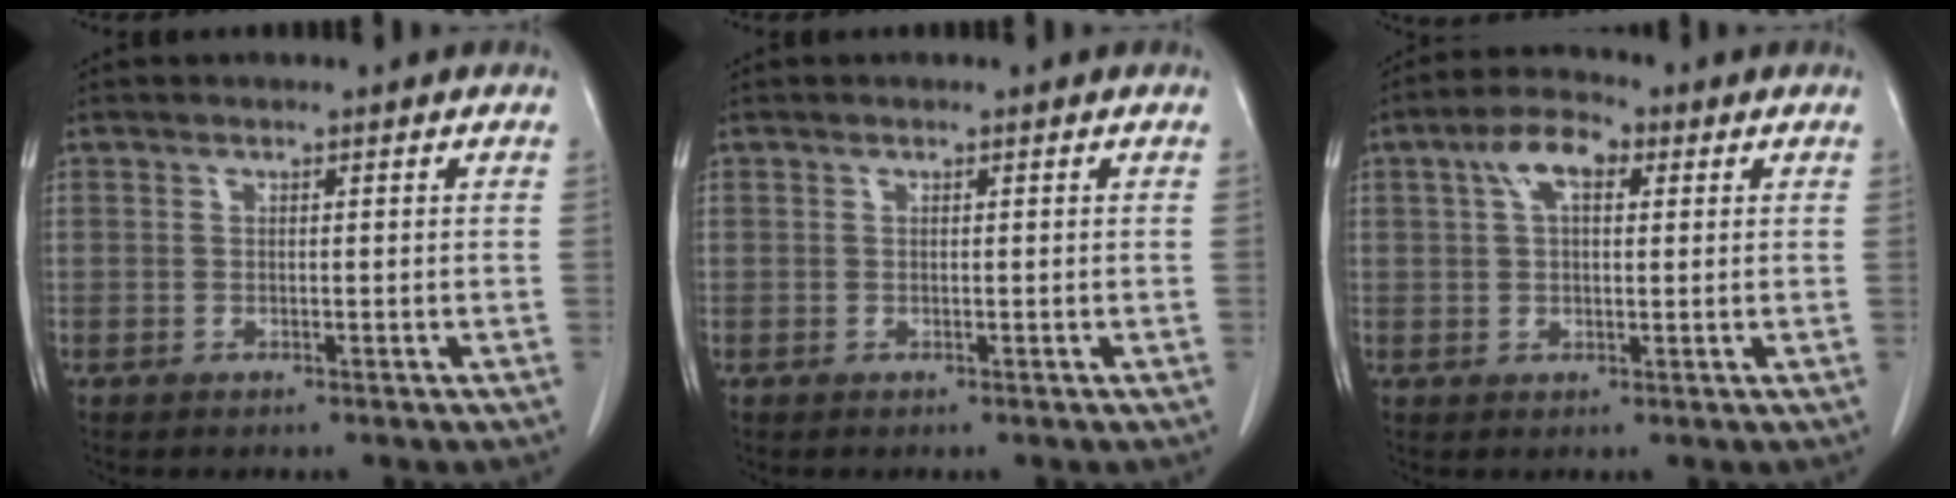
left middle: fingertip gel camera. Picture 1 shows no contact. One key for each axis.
{"total": 0.0}
{"total": 5.9, "fx": 2.2, "fy": 2.7, "fz": 4.8, "tx": -0.093, "ty": 0.022, "tz": 0.039}